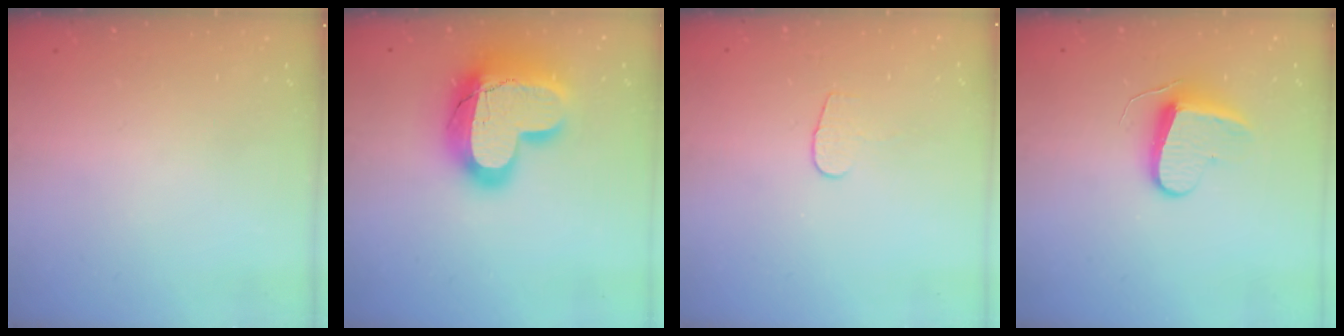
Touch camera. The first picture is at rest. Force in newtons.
{"total": 21.0, "press": 20.9, "slide": 1.5}
{"total": 4.7, "press": 4.6, "slide": 0.4}
{"total": 8.7, "press": 8.7, "slide": 0.5}